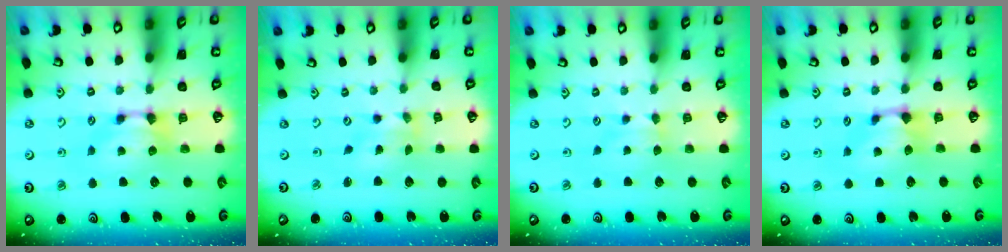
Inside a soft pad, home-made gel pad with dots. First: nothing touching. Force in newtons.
{"total": 2.6, "press": 2.5, "slide": 0.9}
{"total": 2.1, "press": 2.1, "slide": 0.5}
{"total": 0.9, "press": 0.2, "slide": 0.8}